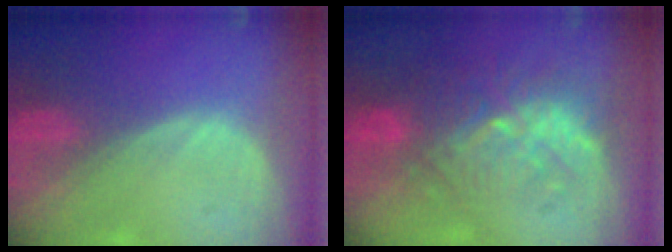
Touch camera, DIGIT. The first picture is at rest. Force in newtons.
{"total": 9.4, "press": 8.9, "slide": 2.8}